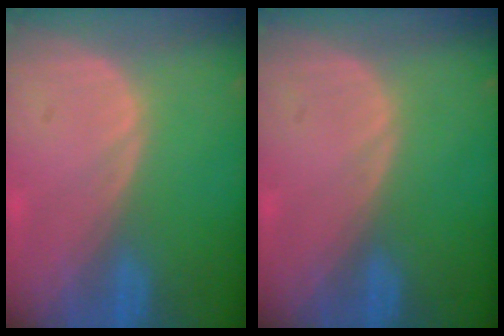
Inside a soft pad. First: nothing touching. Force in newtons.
{"total": 0.0}